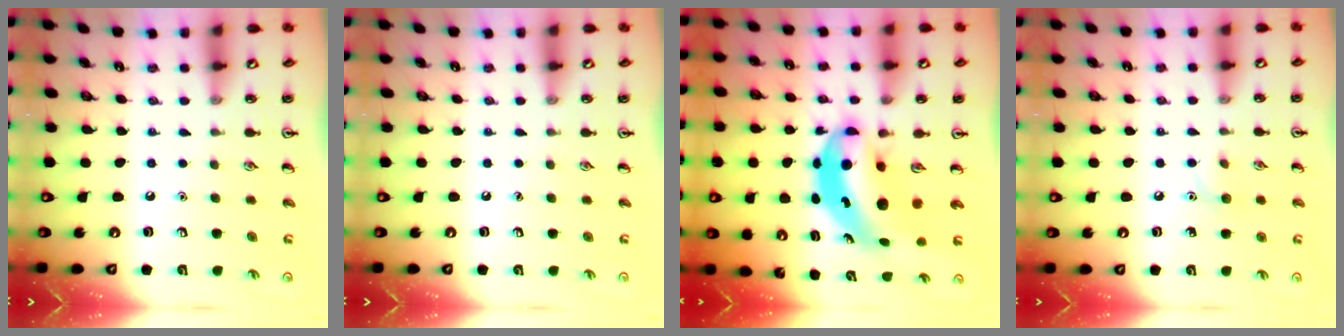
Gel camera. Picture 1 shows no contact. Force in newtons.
{"total": 0.0}
{"total": 9.2, "press": 8.8, "slide": 2.5}
{"total": 5.5, "press": 5.2, "slide": 1.7}